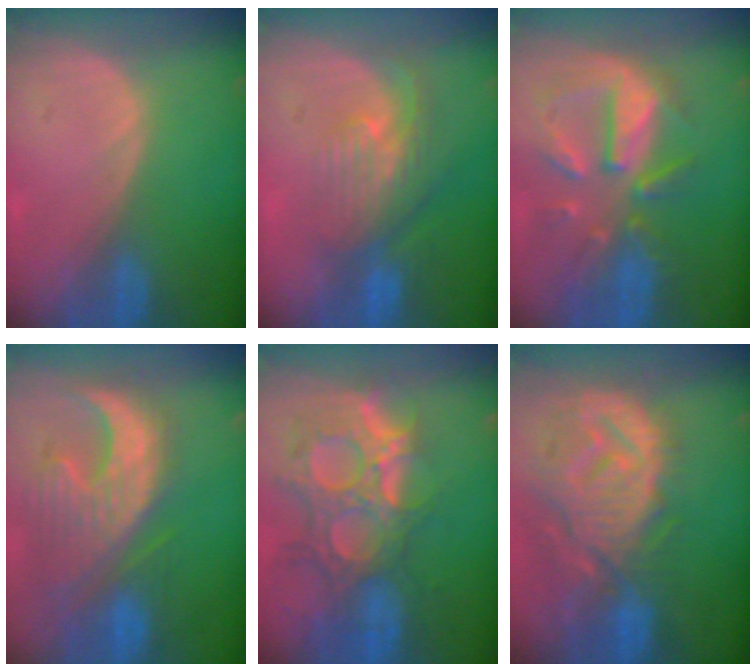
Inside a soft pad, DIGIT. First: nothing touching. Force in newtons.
{"total": 8.0, "press": 7.1, "slide": 3.7}
{"total": 10.3, "press": 9.3, "slide": 4.4}
{"total": 12.8, "press": 11.2, "slide": 6.3}
{"total": 13.1, "press": 11.2, "slide": 6.8}
{"total": 13.3, "press": 11.6, "slide": 6.4}